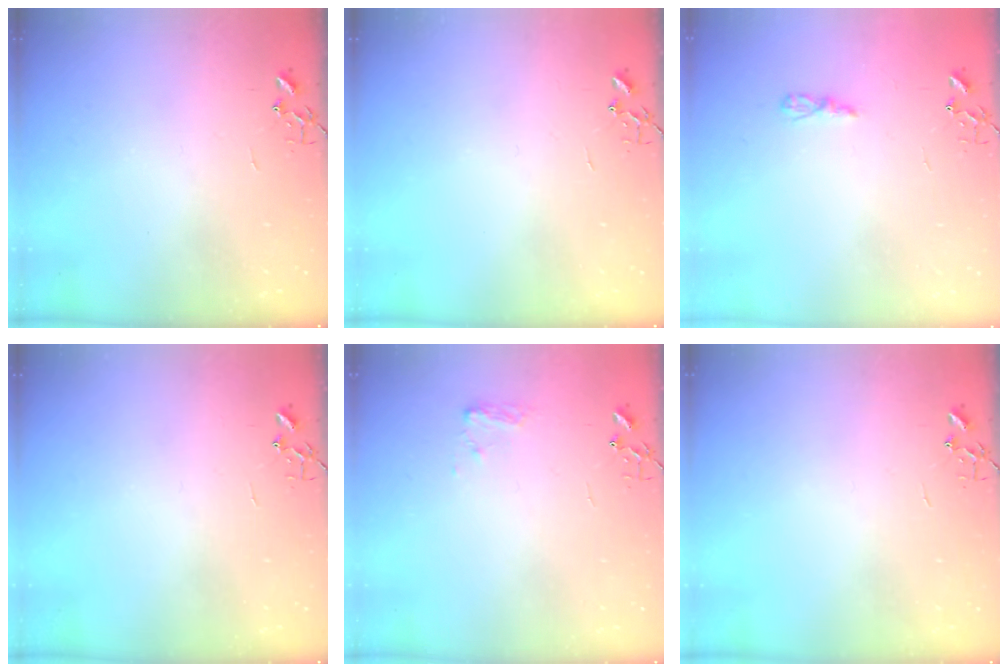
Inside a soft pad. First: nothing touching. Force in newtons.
{"total": 0.0}
{"total": 3.5, "press": 3.5, "slide": 0.4}
{"total": 0.0}
{"total": 7.2, "press": 7.2, "slide": 0.5}
{"total": 0.0}